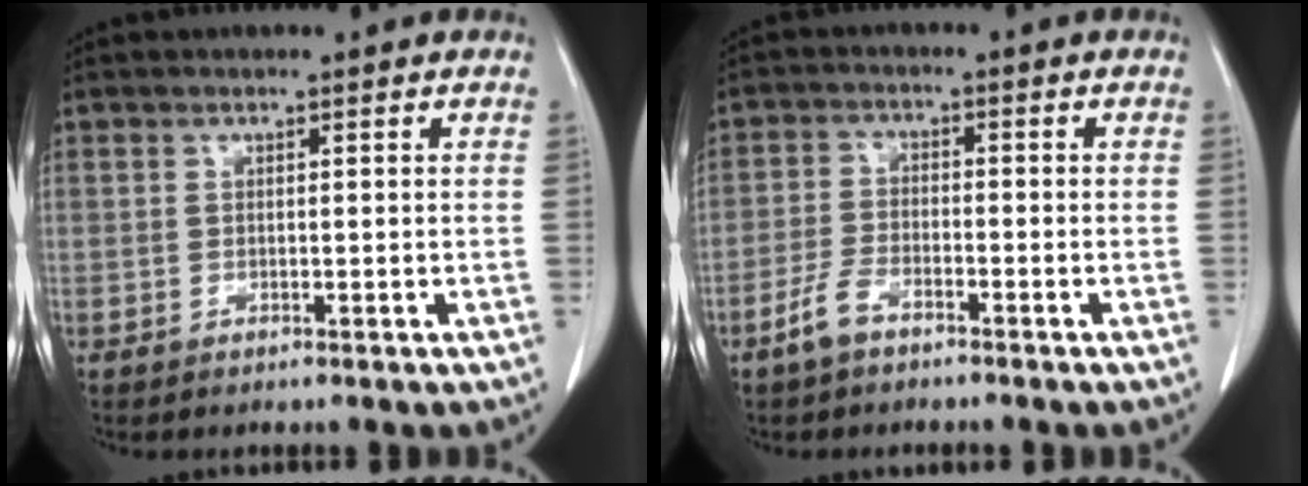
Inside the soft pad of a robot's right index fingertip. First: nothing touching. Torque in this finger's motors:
{"motor_torque": [-0.08, -0.13, -0.25, -0.09]}